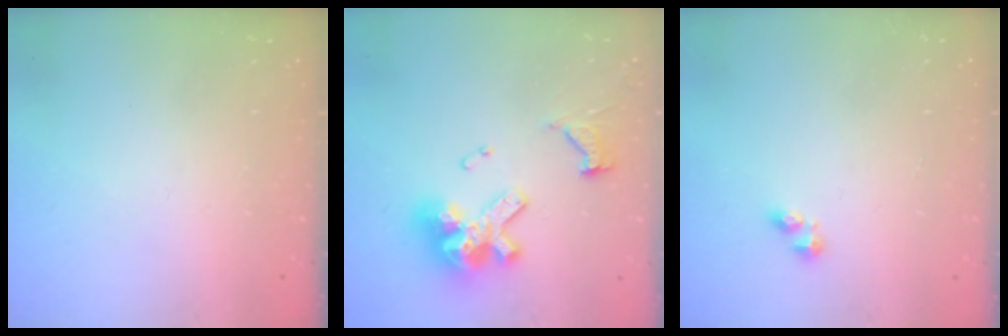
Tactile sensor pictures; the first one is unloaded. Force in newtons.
{"total": 13.5, "press": 13.4, "slide": 1.2}
{"total": 2.9, "press": 2.9, "slide": 0.4}